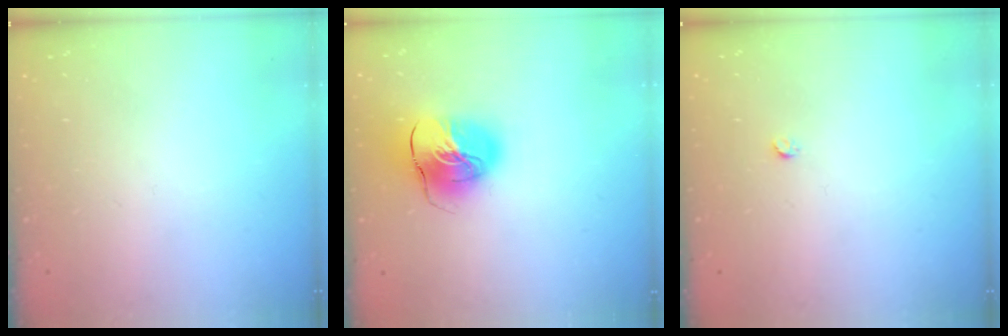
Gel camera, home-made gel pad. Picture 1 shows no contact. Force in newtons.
{"total": 13.3, "press": 13.2, "slide": 2.2}
{"total": 2.4, "press": 2.4, "slide": 0.3}